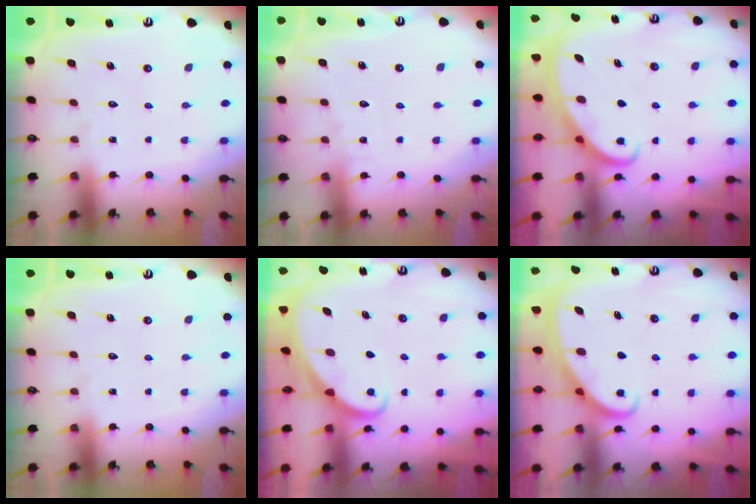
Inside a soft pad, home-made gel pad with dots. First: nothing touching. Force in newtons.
{"total": 3.3, "press": 3.3, "slide": 0.4}
{"total": 2.4, "press": 2.4, "slide": 0.3}
{"total": 0.0}
{"total": 2.5, "press": 2.5, "slide": 0.2}
{"total": 2.3, "press": 2.3, "slide": 0.3}